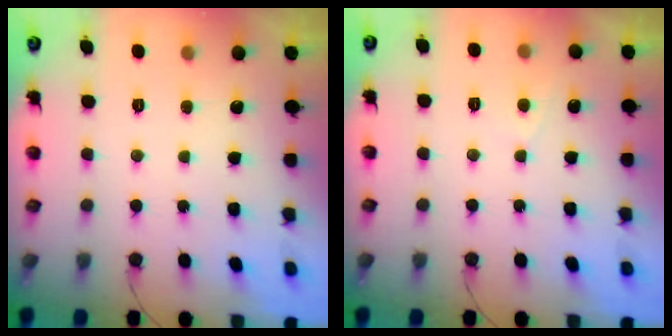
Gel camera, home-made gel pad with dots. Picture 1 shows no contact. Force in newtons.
{"total": 2.1, "press": 2.1, "slide": 0.3}